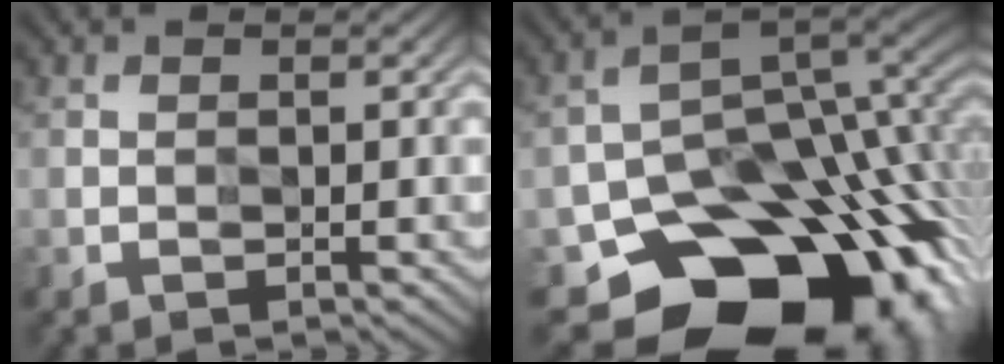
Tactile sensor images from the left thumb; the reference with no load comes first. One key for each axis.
{"total": 17.5, "fx": -8.4, "fy": 12.1, "fz": 9.4, "tx": -0.123, "ty": -0.051, "tz": -0.114}